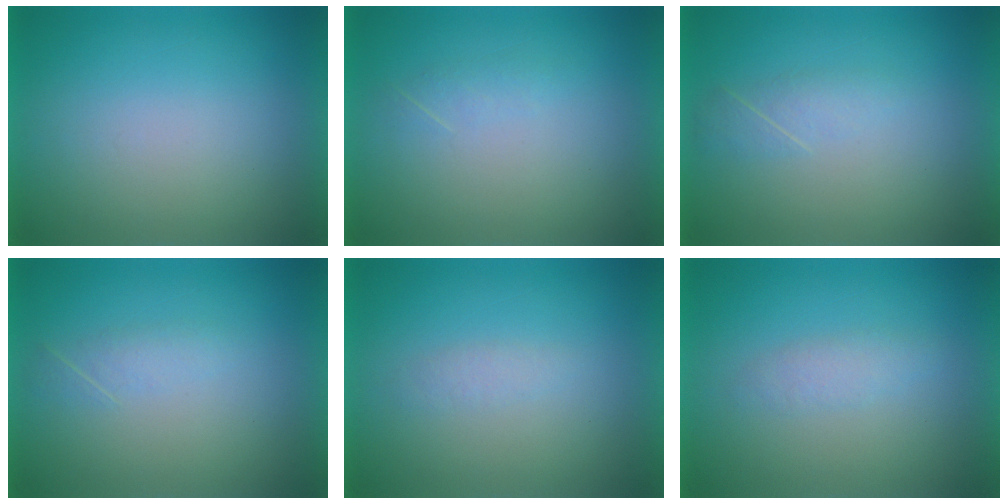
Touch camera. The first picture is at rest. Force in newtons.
{"total": 1.3}
{"total": 2.1}
{"total": 1.8}
{"total": 1.3}
{"total": 1.9}